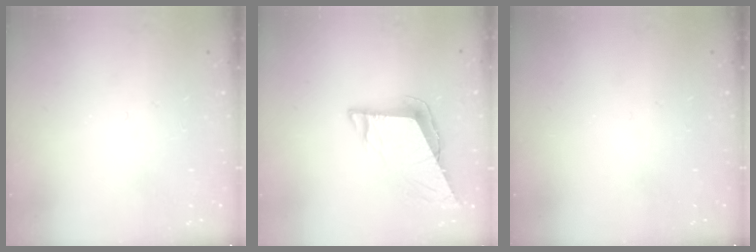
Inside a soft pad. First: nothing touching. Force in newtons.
{"total": 8.4, "press": 8.4, "slide": 0.9}
{"total": 0.0}